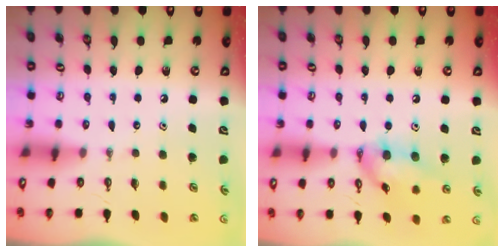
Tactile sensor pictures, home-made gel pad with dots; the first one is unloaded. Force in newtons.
{"total": 13.9, "press": 13.9, "slide": 0.8}